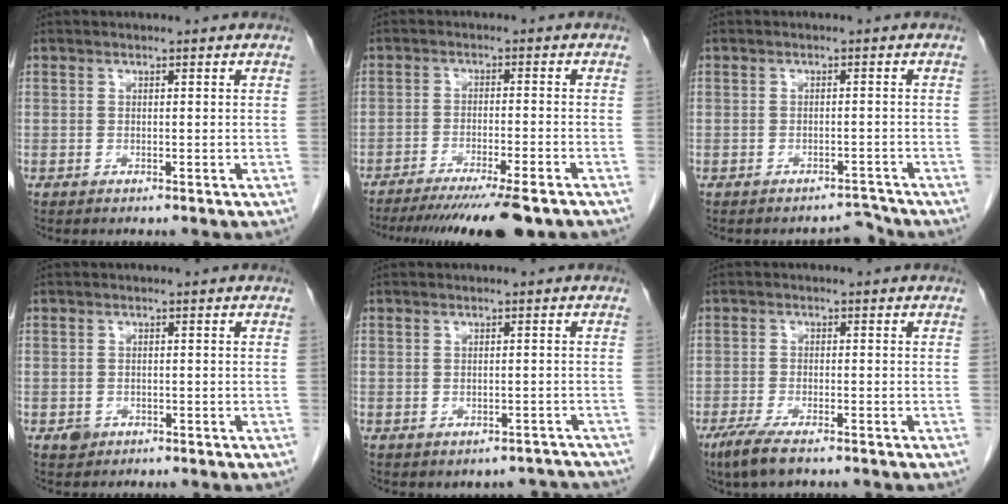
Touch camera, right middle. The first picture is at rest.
{"total": 13.5, "force": [-11.1, 0.6, 7.7], "torque": [-0.103, -0.038, -0.164]}
{"total": 1.9, "force": [-1.7, 0.0, -0.8], "torque": [0.013, 0.001, -0.017]}
{"total": 1.5, "force": [-0.7, 1.2, 0.4], "torque": [-0.004, 0.004, -0.007]}
{"total": 4.2, "force": [-3.4, 2.4, 0.6], "torque": [0.002, 0.019, -0.036]}
{"total": 5.6, "force": [-3.9, 1.1, 3.9], "torque": [-0.080, -0.015, -0.065]}